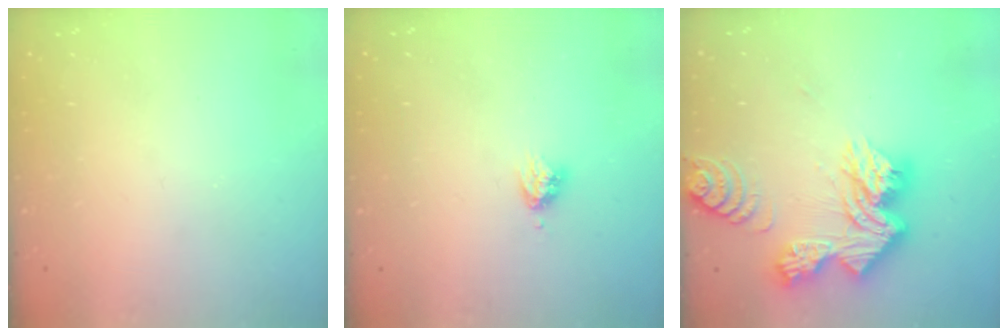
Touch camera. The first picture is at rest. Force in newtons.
{"total": 3.6, "press": 3.5, "slide": 0.5}
{"total": 20.1, "press": 20.0, "slide": 1.8}